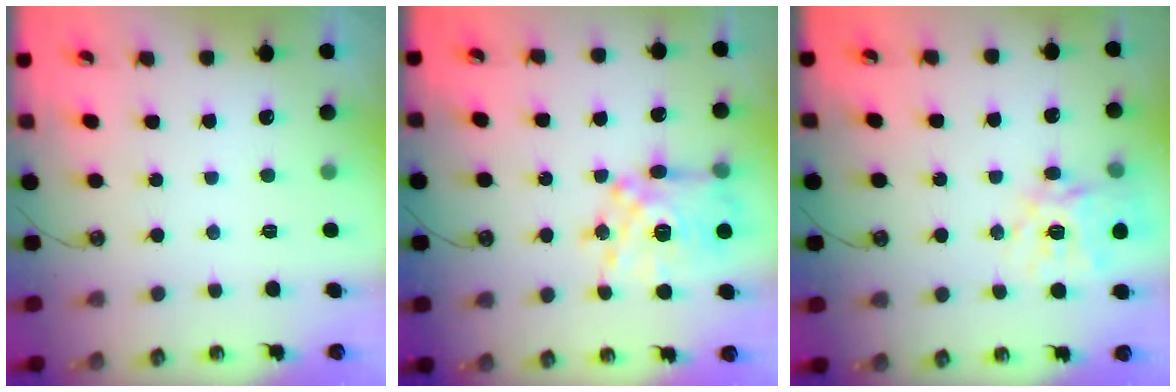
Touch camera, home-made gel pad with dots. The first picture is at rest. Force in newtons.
{"total": 15.2, "press": 15.2, "slide": 1.1}
{"total": 16.0, "press": 16.0, "slide": 1.5}